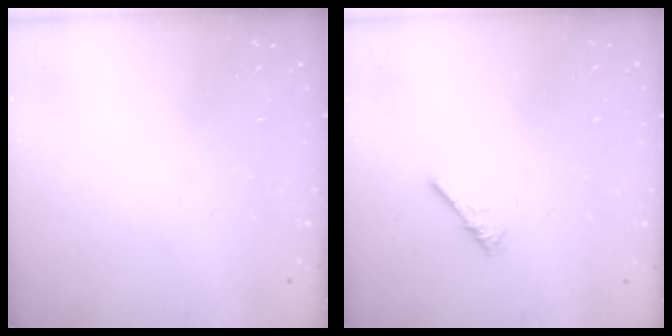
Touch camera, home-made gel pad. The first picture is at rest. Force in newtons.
{"total": 0.9, "press": 0.9, "slide": 0.3}